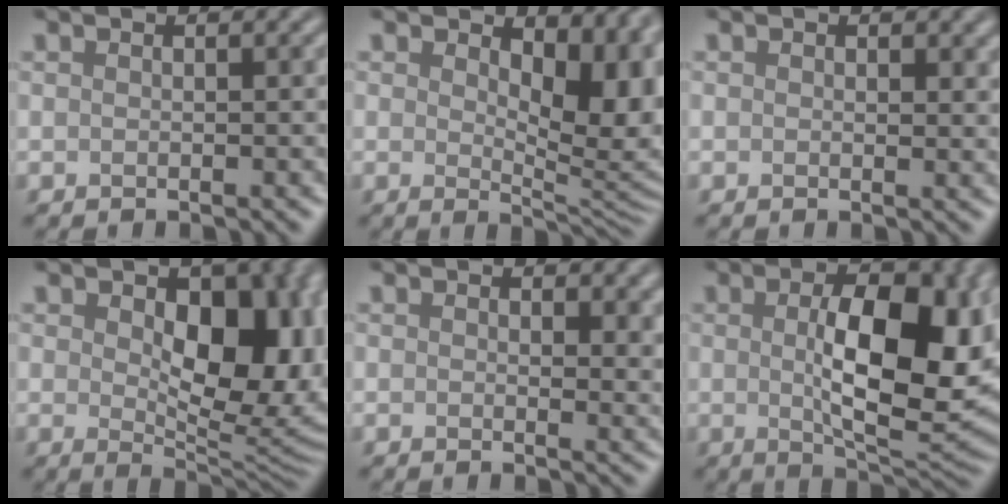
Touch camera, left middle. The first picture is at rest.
{"total": 7.3, "force": [1.8, 3.9, 5.9], "torque": [-0.083, -0.012, 0.028]}
{"total": 1.2, "force": [0.5, 0.7, 0.8], "torque": [-0.006, -0.003, 0.006]}
{"total": 11.1, "force": [1.5, 6.5, 8.8], "torque": [-0.111, -0.010, 0.024]}
{"total": 2.9, "force": [0.9, 1.7, 2.2], "torque": [-0.023, -0.005, 0.010]}
{"total": 11.2, "force": [0.6, 4.8, 10.1], "torque": [-0.147, -0.003, 0.016]}